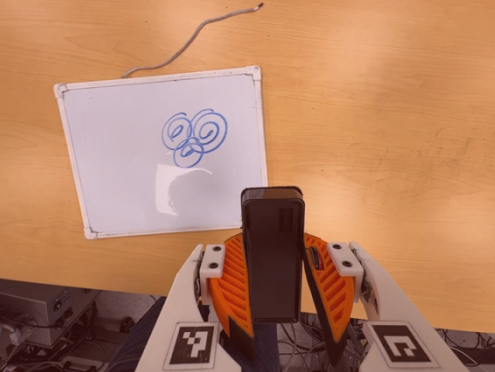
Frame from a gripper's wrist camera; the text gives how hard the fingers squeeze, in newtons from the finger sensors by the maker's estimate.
{"total": 6.7, "left": 6.2, "right": 7.3}